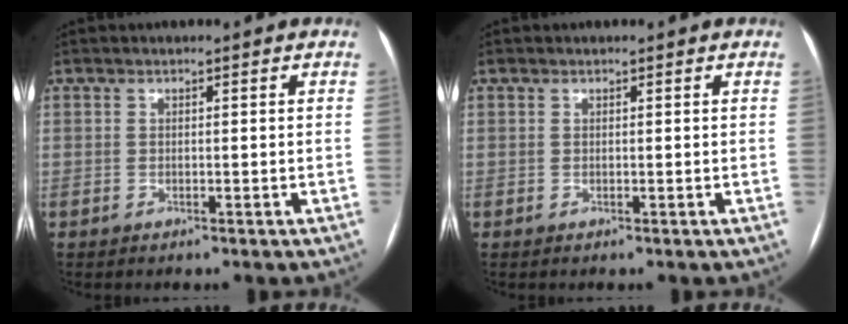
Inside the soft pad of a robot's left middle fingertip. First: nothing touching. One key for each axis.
{"total": 0.0}